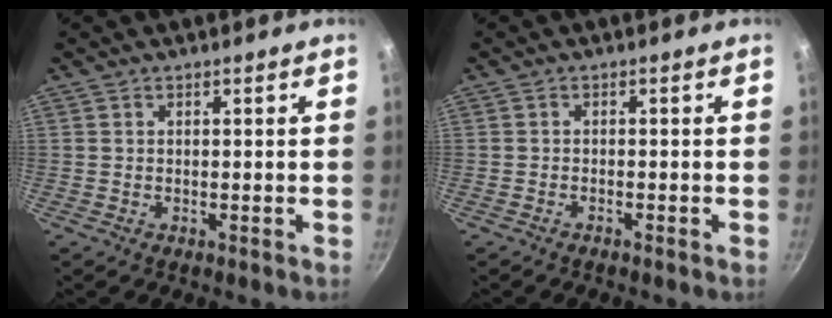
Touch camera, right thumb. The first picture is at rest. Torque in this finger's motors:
{"motor_torque": [-0.15, -0.69, -0.30, 0.26, 0.03]}